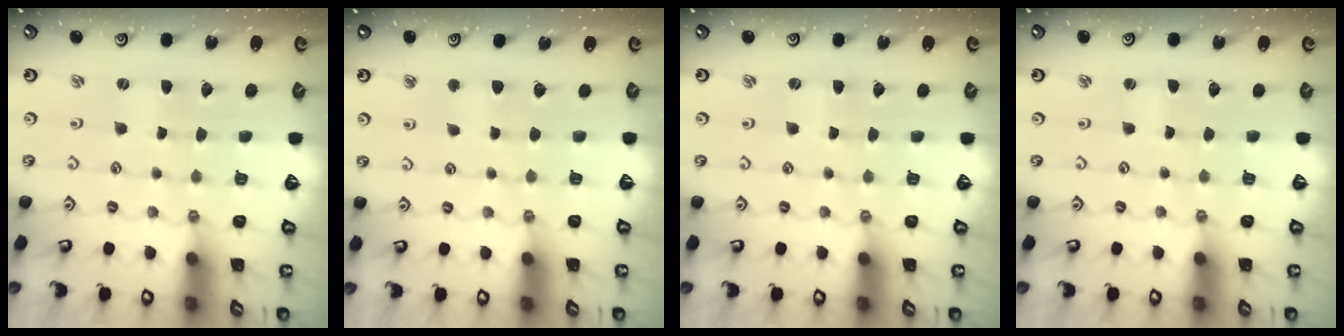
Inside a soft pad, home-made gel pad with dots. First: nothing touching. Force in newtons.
{"total": 3.1, "press": 3.0, "slide": 0.5}
{"total": 1.9, "press": 1.9, "slide": 0.2}
{"total": 0.0}